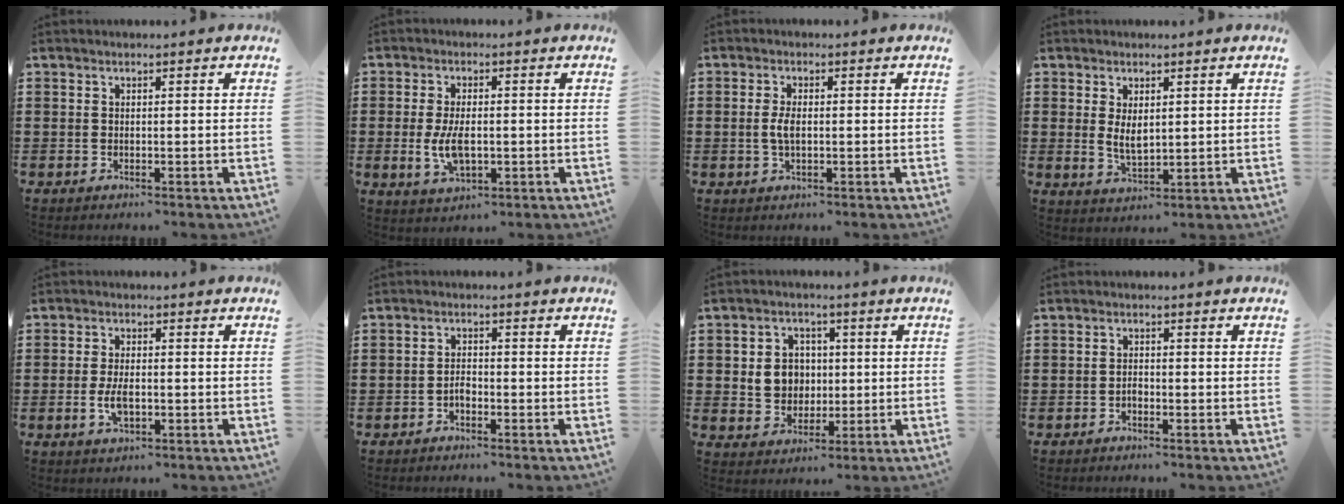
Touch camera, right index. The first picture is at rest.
{"total": 5.6, "force": [-0.7, 2.9, 4.7], "torque": [-0.106, -0.003, -0.015]}
{"total": 3.1, "force": [-0.1, 1.4, 2.8], "torque": [-0.068, -0.002, -0.009]}
{"total": 3.6, "force": [0.8, 1.9, 3.0], "torque": [-0.053, 0.001, 0.013]}
{"total": 3.9, "force": [-0.8, 1.9, 3.3], "torque": [-0.073, -0.001, -0.018]}
{"total": 1.7, "force": [-1.0, 0.9, 1.0], "torque": [-0.023, 0.002, -0.020]}
{"total": 6.0, "force": [0.5, 5.4, 2.6], "torque": [-0.052, 0.012, 0.005]}
{"total": 1.1, "force": [-0.6, 0.8, 0.6], "torque": [-0.014, -0.003, -0.012]}